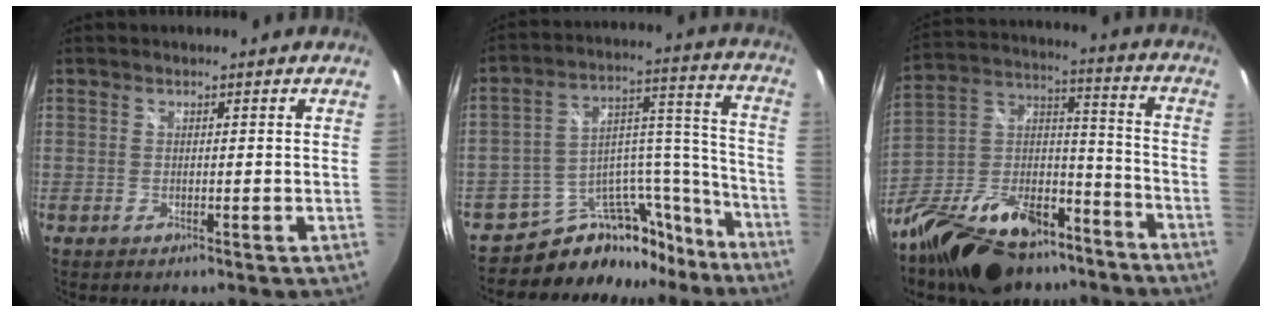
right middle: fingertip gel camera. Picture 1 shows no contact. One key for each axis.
{"total": 16.5, "fx": -14.4, "fy": 7.6, "fz": 2.8, "tx": -0.039, "ty": 0.084, "tz": -0.212}
{"total": 24.0, "fx": -16.4, "fy": 12.1, "fz": 12.6, "tx": -0.253, "ty": 0.033, "tz": -0.258}